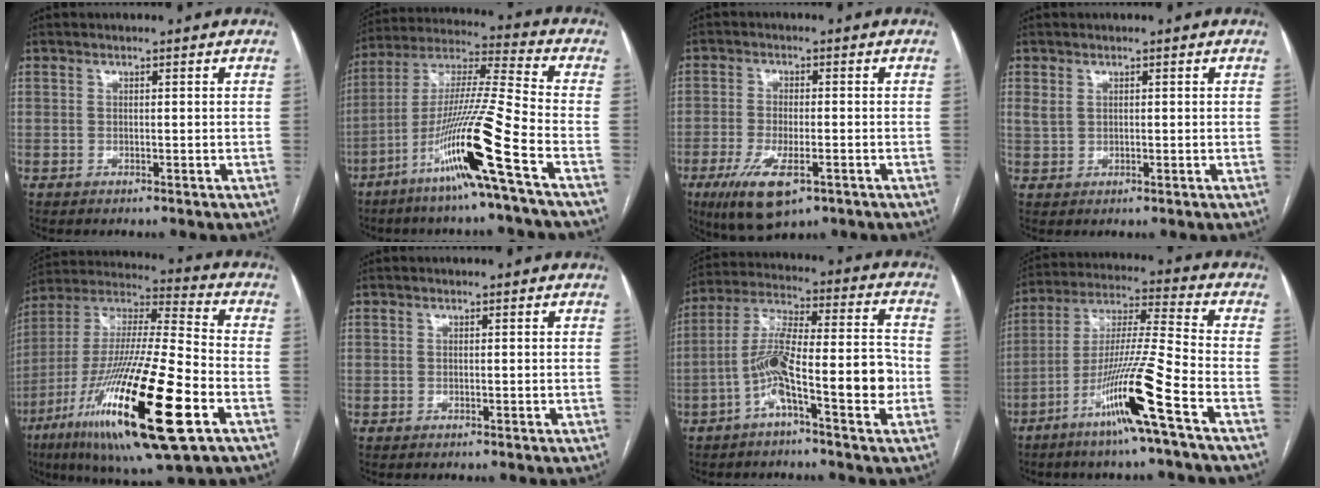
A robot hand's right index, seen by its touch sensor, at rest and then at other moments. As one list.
[{"total": 16.8, "force": [-8.0, -1.9, 14.6], "torque": [-0.290, -0.022, -0.153]}, {"total": 9.3, "force": [-4.7, 3.0, 7.4], "torque": [-0.142, -0.020, -0.073]}, {"total": 1.9, "force": [0.9, 1.2, 1.1], "torque": [-0.030, 0.008, 0.024]}, {"total": 28.2, "force": [-11.3, 3.4, 25.7], "torque": [-0.488, -0.053, -0.196]}, {"total": 0.0}, {"total": 13.4, "force": [-4.5, 1.9, 12.5], "torque": [-0.224, 0.029, -0.076]}, {"total": 14.2, "force": [-7.3, -1.7, 12.1], "torque": [-0.234, -0.017, -0.140]}]